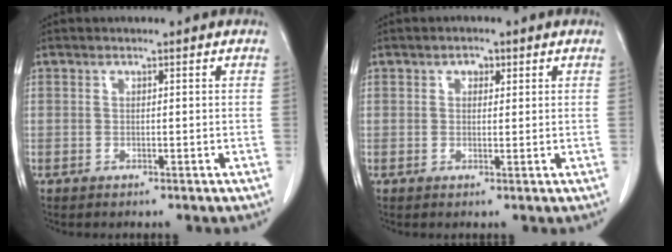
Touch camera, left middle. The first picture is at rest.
{"total": 1.7, "force": [0.9, 1.1, 1.0], "torque": [-0.016, 0.004, 0.013]}